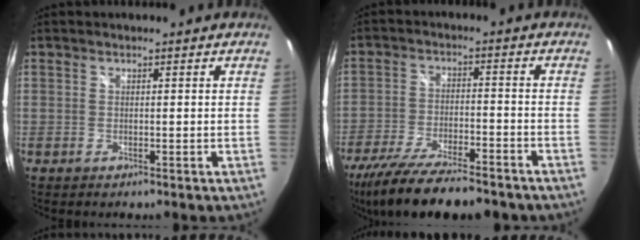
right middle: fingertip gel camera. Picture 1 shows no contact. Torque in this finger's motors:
{"motor_torque": [1.08, -1.06, 0.26, 0.10]}